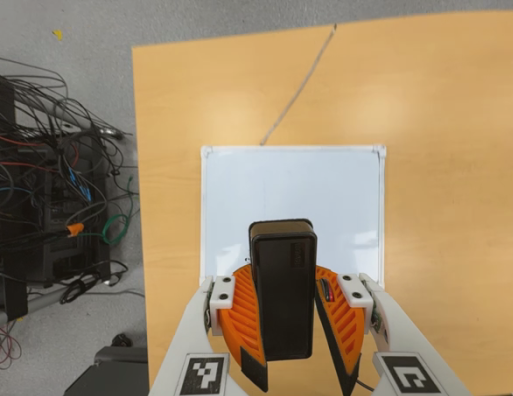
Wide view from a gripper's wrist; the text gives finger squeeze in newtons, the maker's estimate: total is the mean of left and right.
{"total": 9.3, "left": 9.7, "right": 8.8}